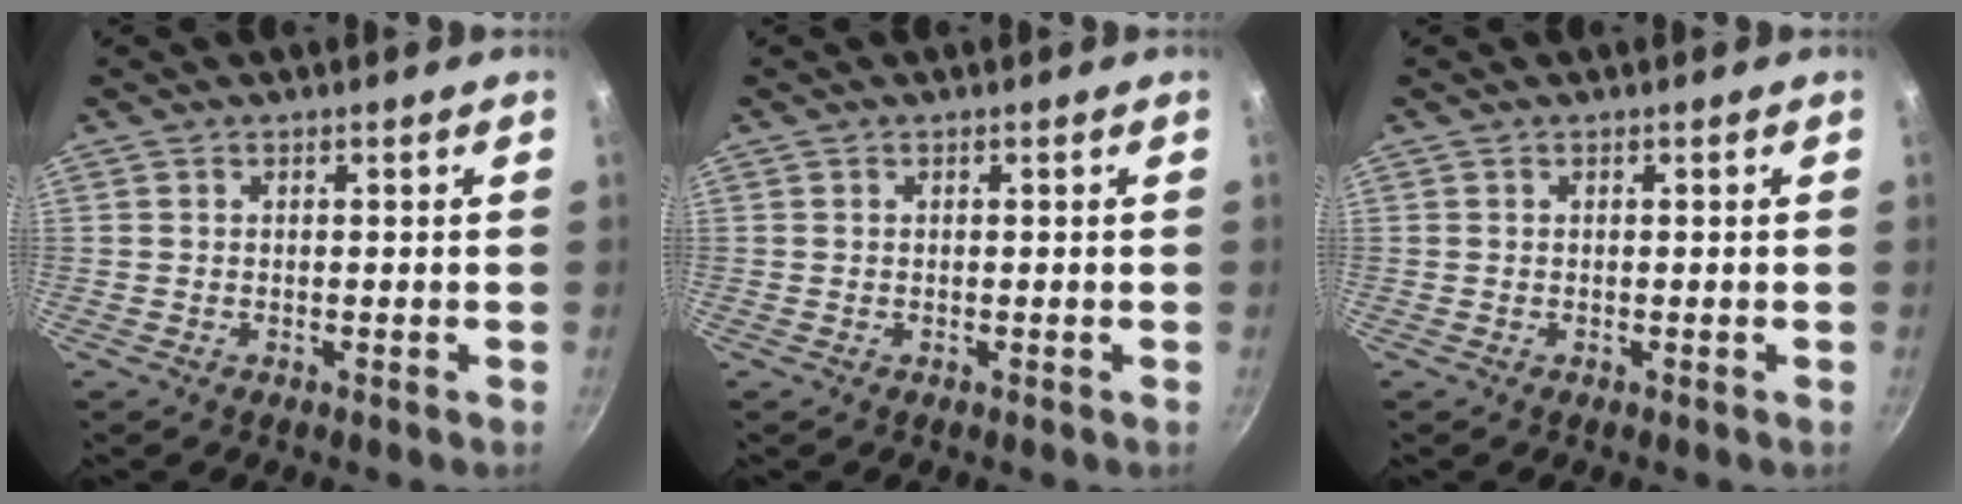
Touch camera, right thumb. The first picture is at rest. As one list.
[{"total": 0.0}, {"total": 0.0}]